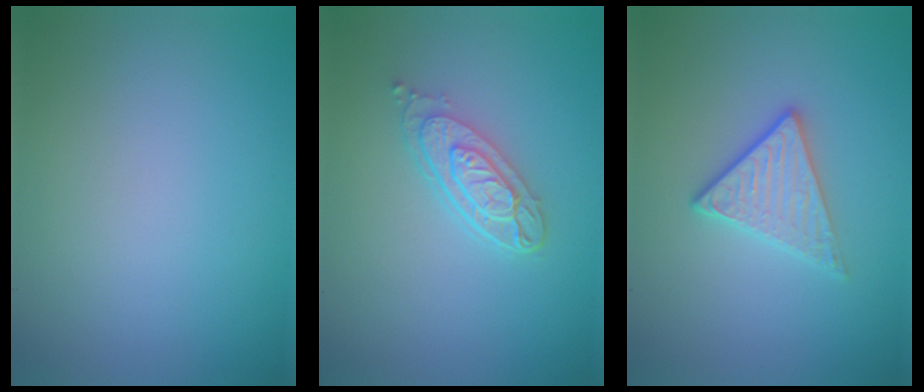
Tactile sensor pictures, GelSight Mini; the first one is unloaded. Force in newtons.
{"total": 3.9, "press": 3.0, "slide": 2.5}
{"total": 2.7, "press": 2.4, "slide": 1.2}